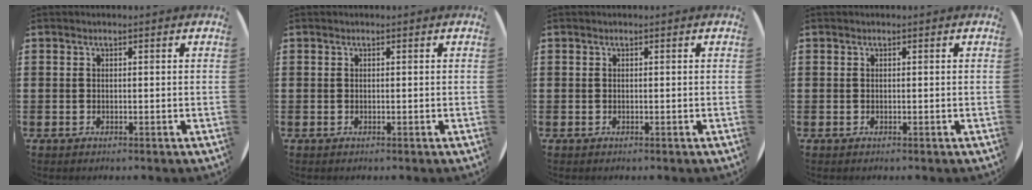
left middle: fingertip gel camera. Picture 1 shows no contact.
{"total": 0.0}
{"total": 0.0}
{"total": 0.0}